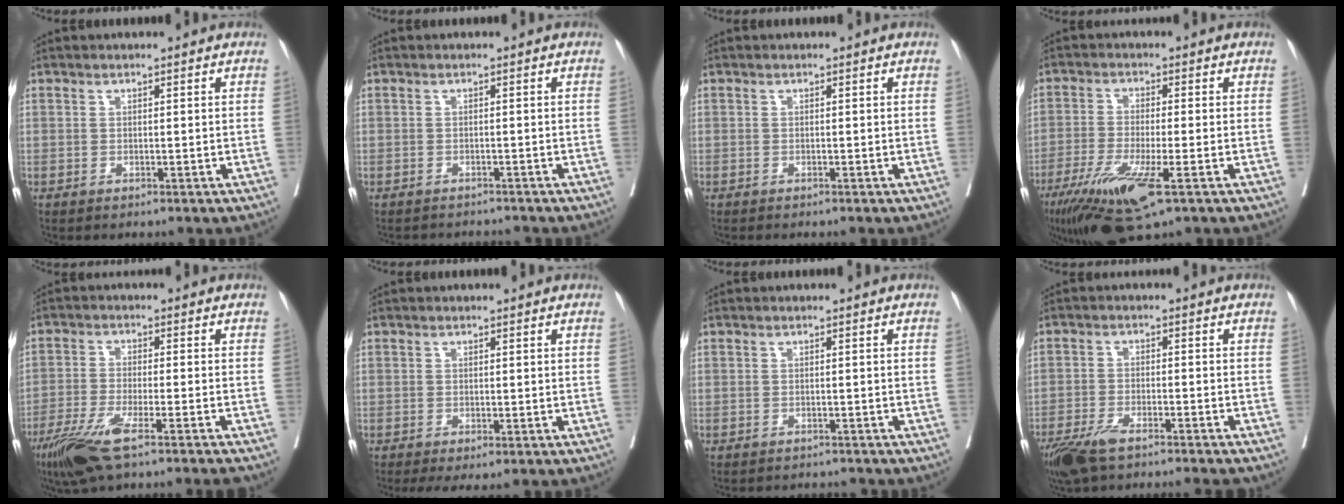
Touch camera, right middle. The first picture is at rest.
{"total": 4.1, "force": [-4.1, 0.7, 0.4], "torque": [0.003, -0.007, -0.055]}
{"total": 0.7, "force": [-0.6, 0.0, 0.3], "torque": [-0.001, -0.002, -0.012]}
{"total": 10.8, "force": [-5.7, 1.4, 9.1], "torque": [-0.169, -0.031, -0.096]}
{"total": 10.4, "force": [-7.5, -0.4, 7.1], "torque": [-0.125, -0.028, -0.128]}
{"total": 2.6, "force": [-1.7, 1.0, 1.6], "torque": [-0.024, -0.009, -0.024]}
{"total": 3.5, "force": [-3.4, 0.6, 0.0], "torque": [0.005, -0.007, -0.045]}
{"total": 10.4, "force": [-8.7, 0.8, 5.6], "torque": [-0.093, -0.023, -0.144]}